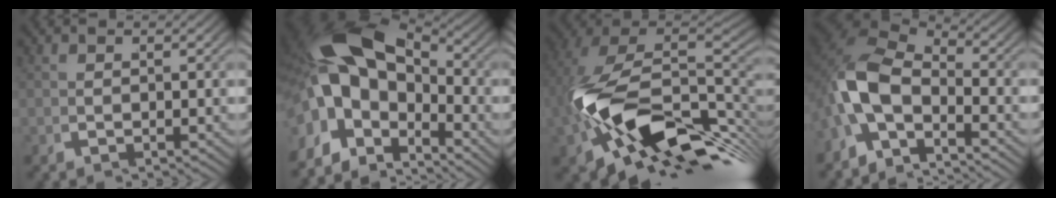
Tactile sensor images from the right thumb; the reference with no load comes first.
{"total": 12.8, "force": [0.3, 8.2, 9.8], "torque": [-0.212, -0.027, 0.008]}
{"total": 22.7, "force": [-3.8, 14.6, 17.0], "torque": [-0.307, -0.063, -0.033]}
{"total": 8.6, "force": [-1.6, 5.6, 6.4], "torque": [-0.163, -0.017, -0.031]}